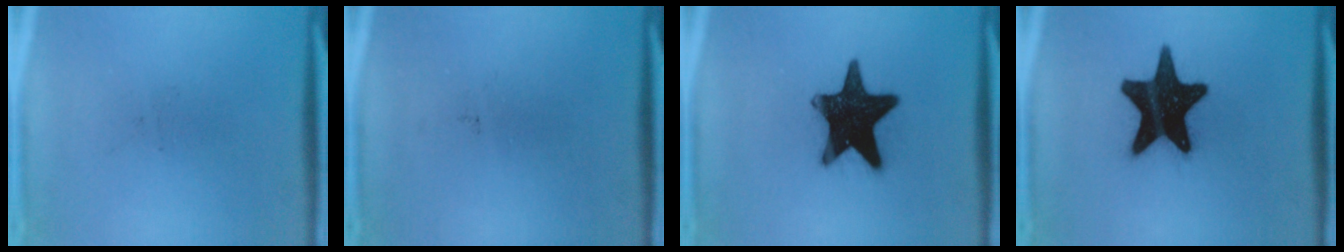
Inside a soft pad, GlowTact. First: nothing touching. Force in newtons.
{"total": 0.0}
{"total": 17.9}
{"total": 19.5}